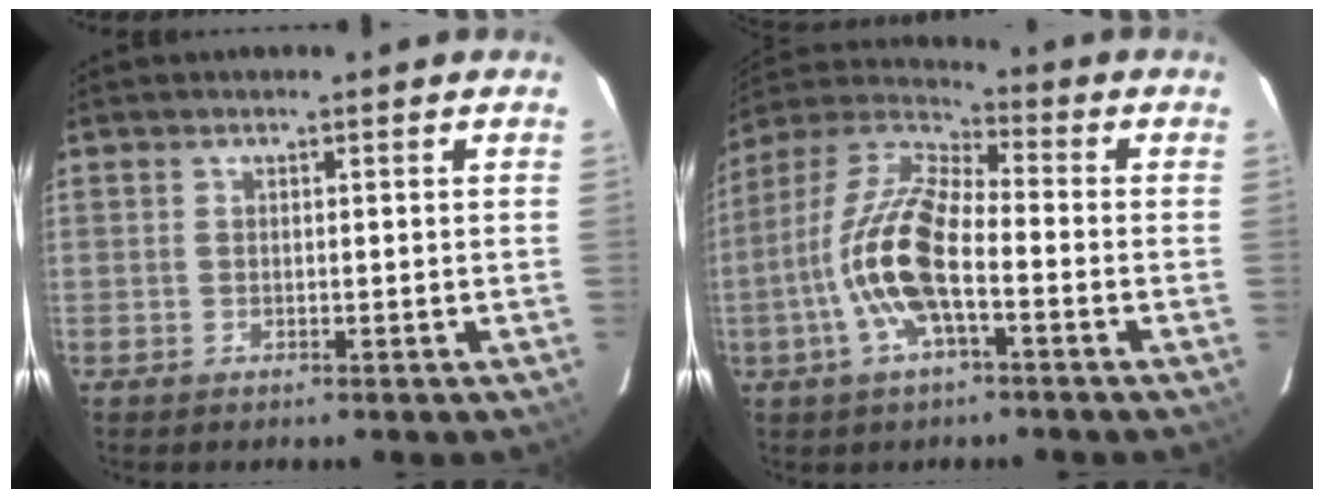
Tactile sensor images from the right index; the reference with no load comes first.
{"total": 14.4, "force": [-4.1, 5.1, 12.9], "torque": [-0.267, 0.003, -0.085]}